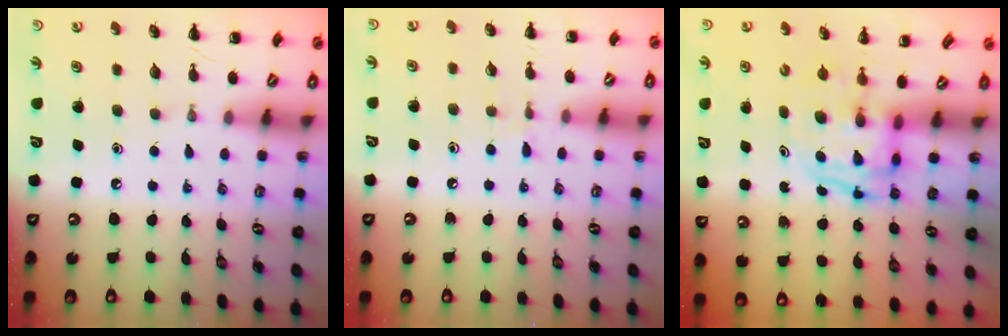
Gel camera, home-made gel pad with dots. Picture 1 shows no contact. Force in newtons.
{"total": 5.6, "press": 5.2, "slide": 2.1}
{"total": 3.8, "press": 3.7, "slide": 0.5}